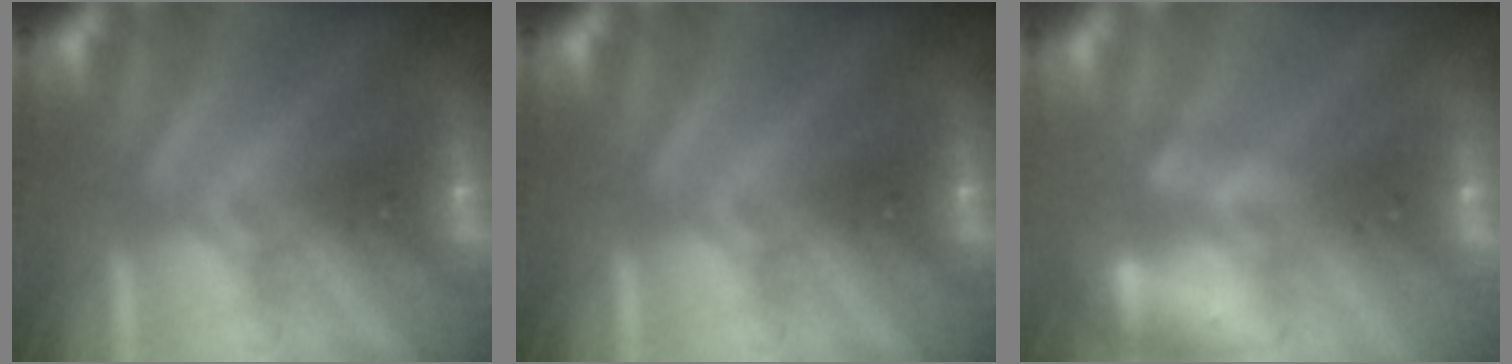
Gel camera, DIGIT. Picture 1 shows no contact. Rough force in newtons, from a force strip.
{"total": 0.0}
{"total": 2.4}